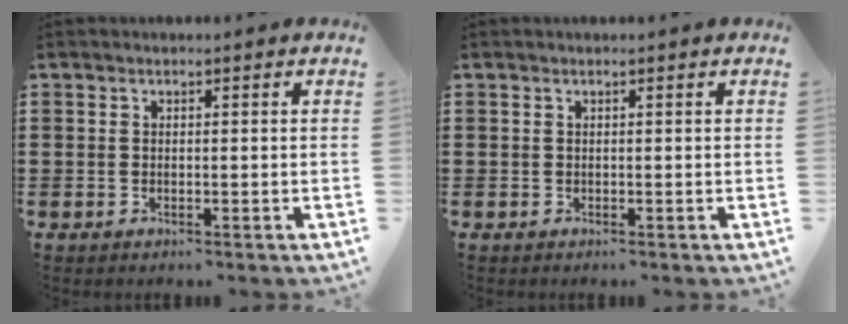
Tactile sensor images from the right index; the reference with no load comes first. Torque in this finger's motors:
{"motor_torque": [0.28, 0.42, 0.07, 0.01]}